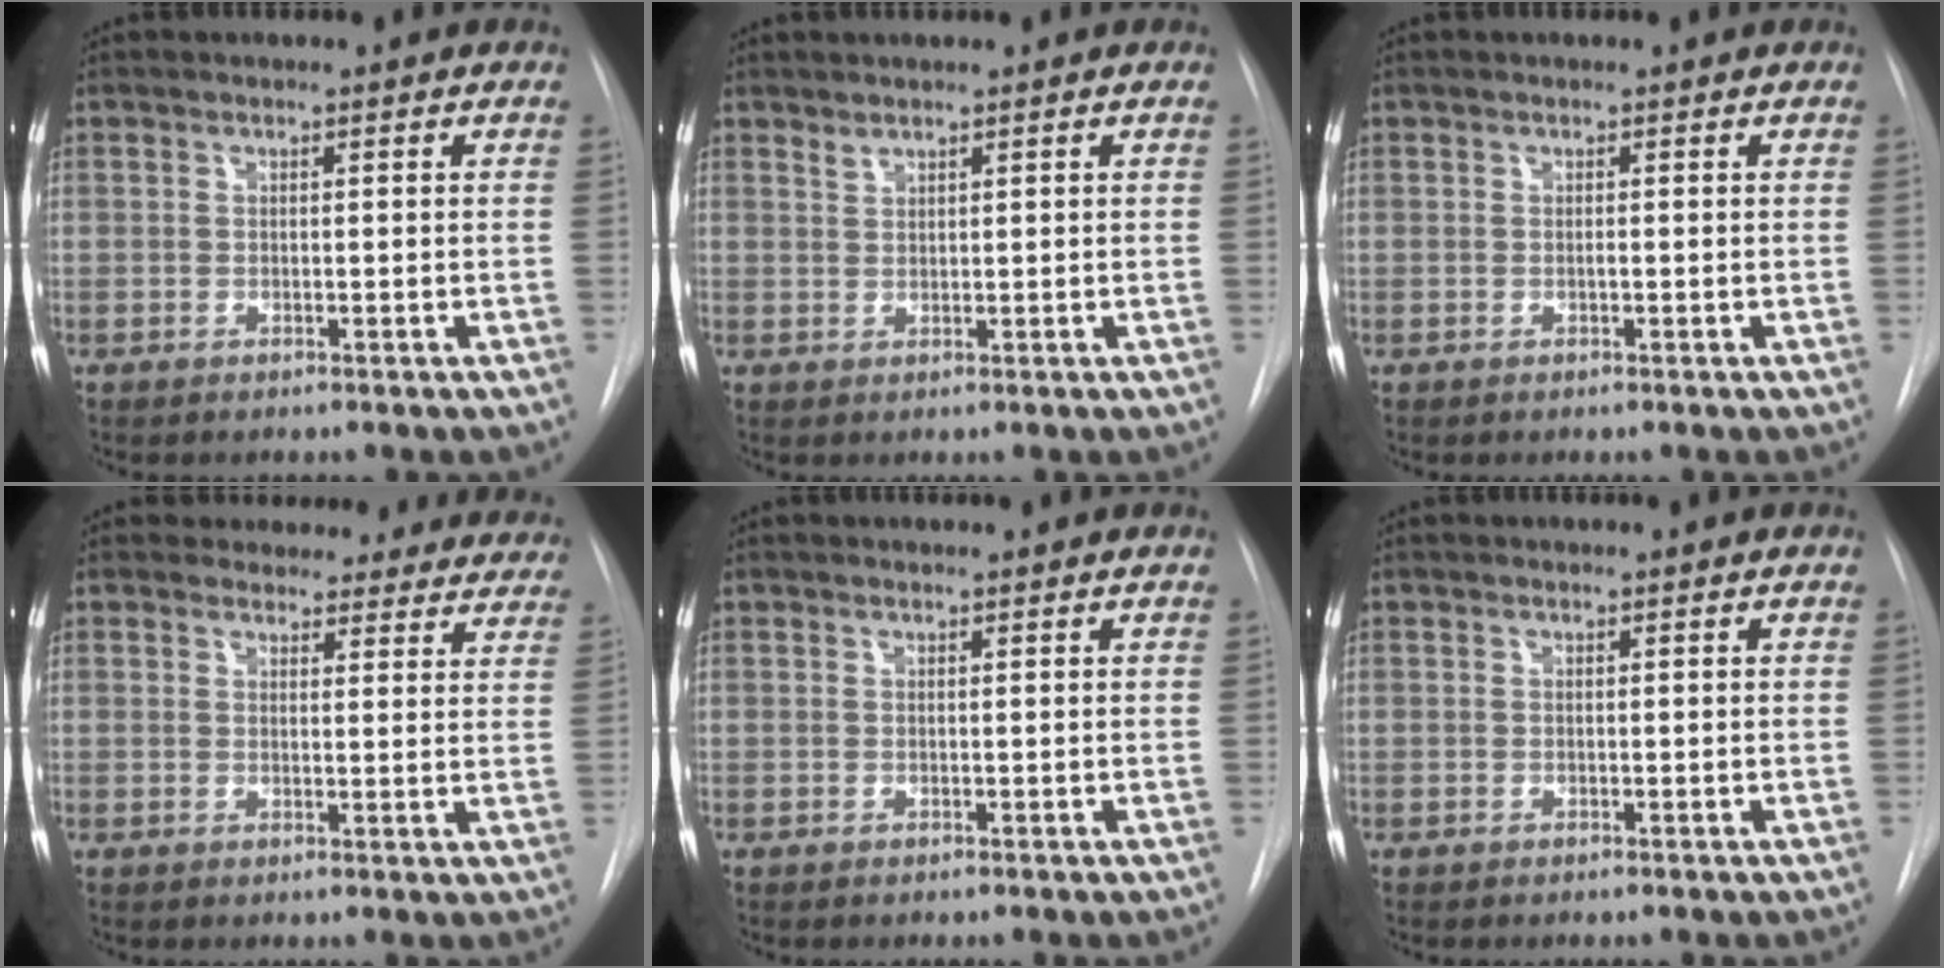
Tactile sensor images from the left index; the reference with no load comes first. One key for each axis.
{"total": 1.0, "fx": 0.9, "fy": 0.1, "fz": 0.1, "tx": -0.003, "ty": 0.000, "tz": 0.020}
{"total": 0.0}
{"total": 16.2, "fx": 15.1, "fy": 5.8, "fz": 1.6, "tx": 0.012, "ty": -0.019, "tz": 0.158}
{"total": 0.7, "fx": 0.7, "fy": 0.0, "fz": 0.0, "tx": 0.000, "ty": 0.000, "tz": 0.009}
{"total": 0.0}